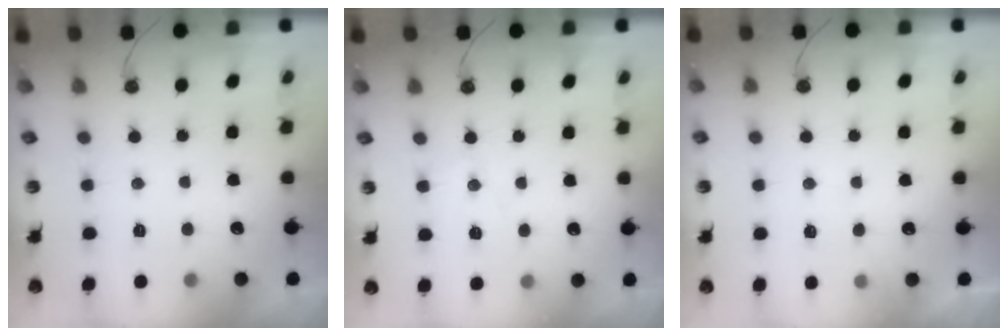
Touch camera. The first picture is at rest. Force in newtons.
{"total": 7.0, "press": 7.0, "slide": 0.8}
{"total": 4.5, "press": 4.4, "slide": 0.8}